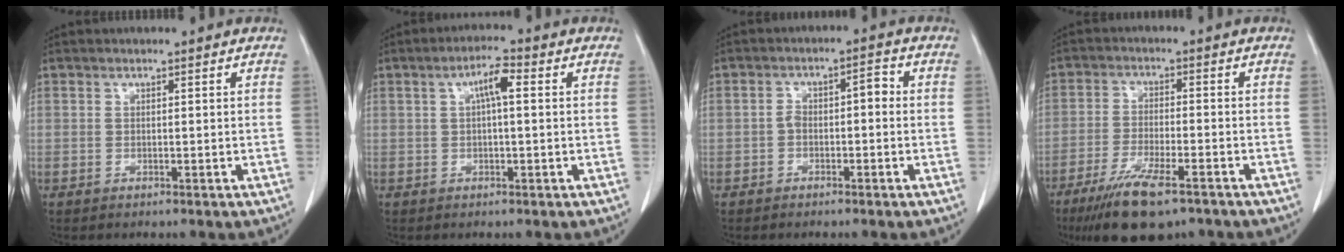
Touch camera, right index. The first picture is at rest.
{"total": 3.9, "force": [0.8, 0.7, 3.8], "torque": [-0.069, 0.011, 0.011]}
{"total": 3.7, "force": [-0.6, 1.7, 3.3], "torque": [-0.055, 0.028, -0.011]}
{"total": 10.8, "force": [-7.5, 2.3, 7.5], "torque": [-0.134, -0.023, -0.121]}